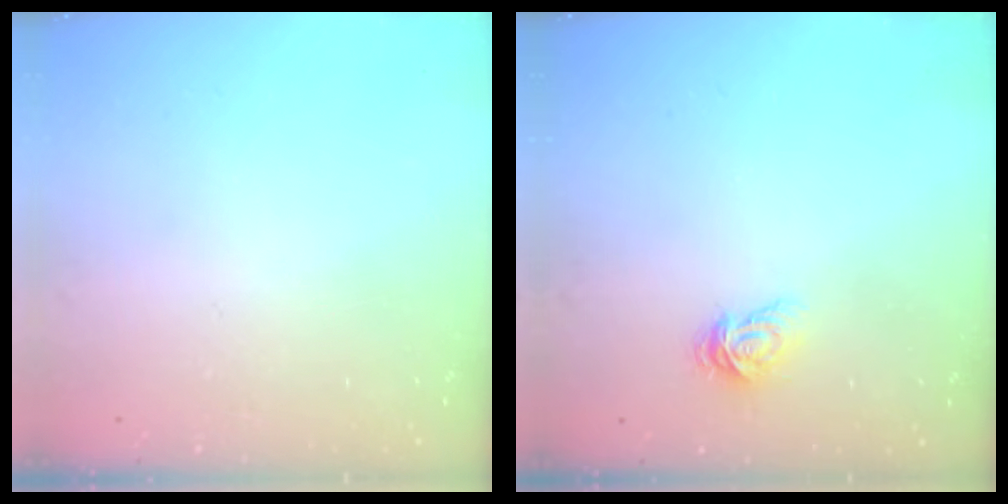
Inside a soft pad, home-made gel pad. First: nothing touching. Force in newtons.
{"total": 3.7, "press": 3.7, "slide": 0.4}